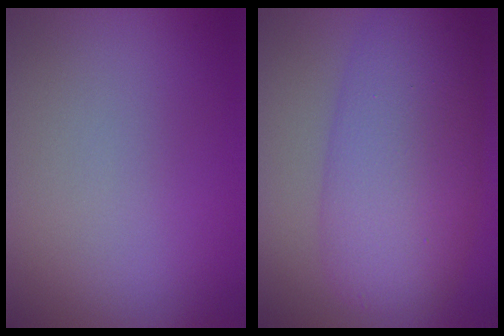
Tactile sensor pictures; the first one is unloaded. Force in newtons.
{"total": 9.4, "press": 9.4, "slide": 0.1}